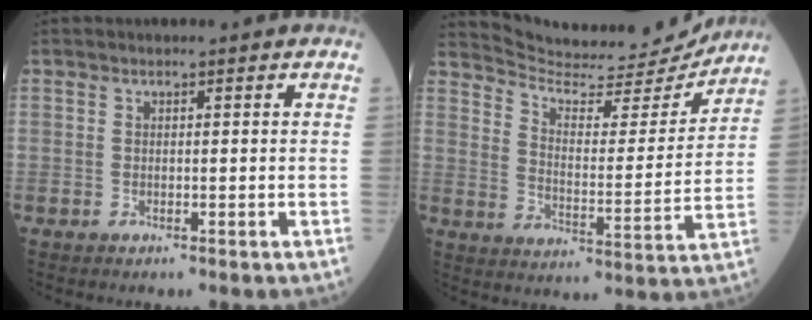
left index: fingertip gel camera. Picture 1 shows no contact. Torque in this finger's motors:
{"motor_torque": [0.90, -1.24, 0.00, 0.00]}